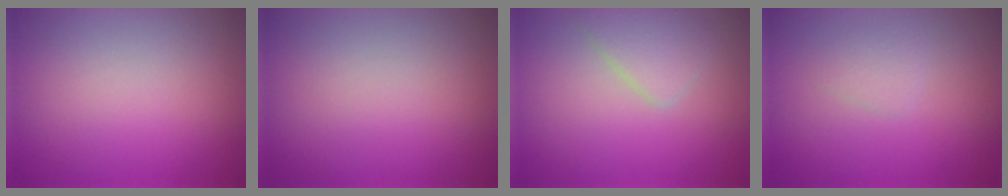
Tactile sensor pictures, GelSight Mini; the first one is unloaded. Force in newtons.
{"total": 0.0}
{"total": 2.5, "press": 2.5, "slide": 0.1}
{"total": 1.1, "press": 1.1, "slide": 0.1}